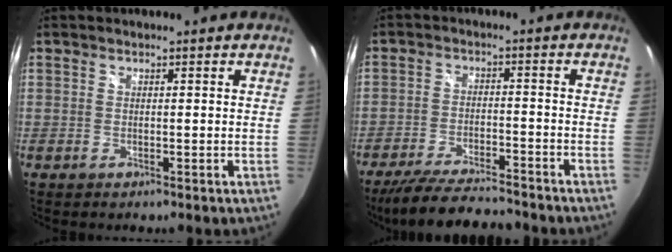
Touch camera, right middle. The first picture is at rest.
{"total": 14.1, "force": [-12.4, 2.3, 6.2], "torque": [-0.135, -0.019, -0.202]}